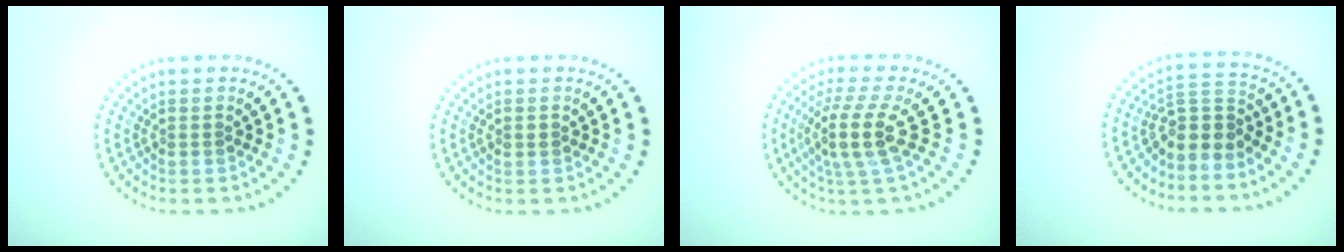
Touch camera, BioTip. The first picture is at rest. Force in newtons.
{"total": 0.8, "press": 0.8, "slide": 0.1}
{"total": 4.0, "press": 3.0, "slide": 2.6}
{"total": 3.0, "press": 2.4, "slide": 1.9}